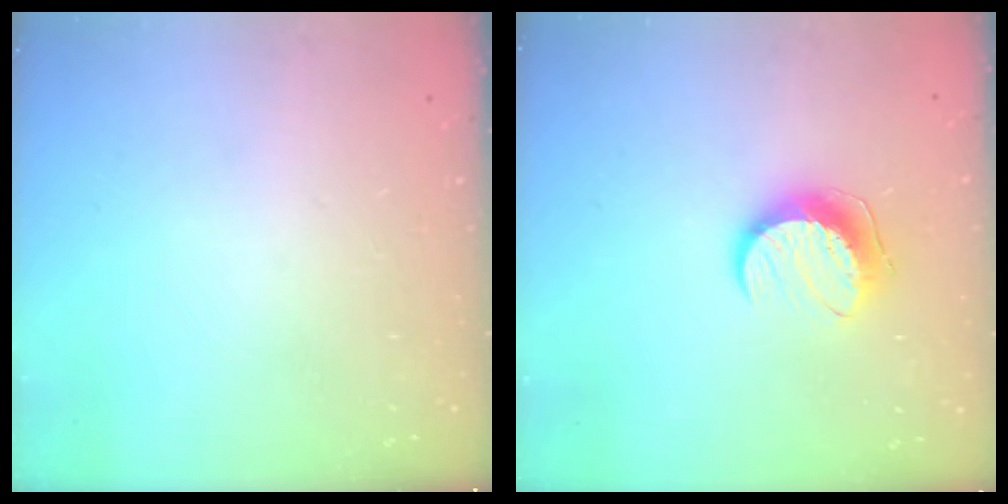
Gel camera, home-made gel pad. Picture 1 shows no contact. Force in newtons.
{"total": 10.5, "press": 10.5, "slide": 0.4}